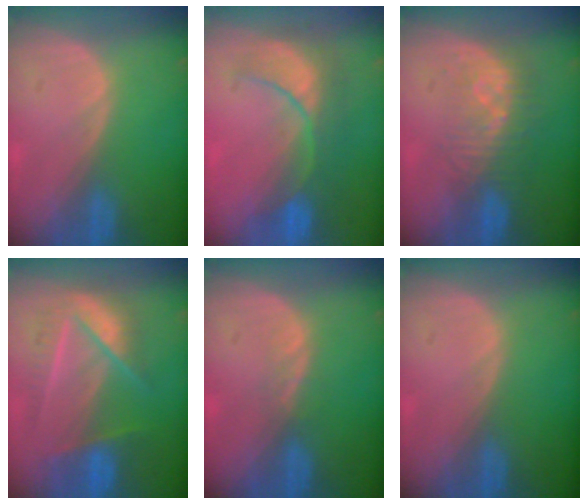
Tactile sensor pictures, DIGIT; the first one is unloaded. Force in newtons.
{"total": 8.1, "press": 8.1, "slide": 0.8}
{"total": 8.2, "press": 7.3, "slide": 3.8}
{"total": 8.2, "press": 7.8, "slide": 2.5}
{"total": 1.5, "press": 1.5, "slide": 0.2}
{"total": 0.0}